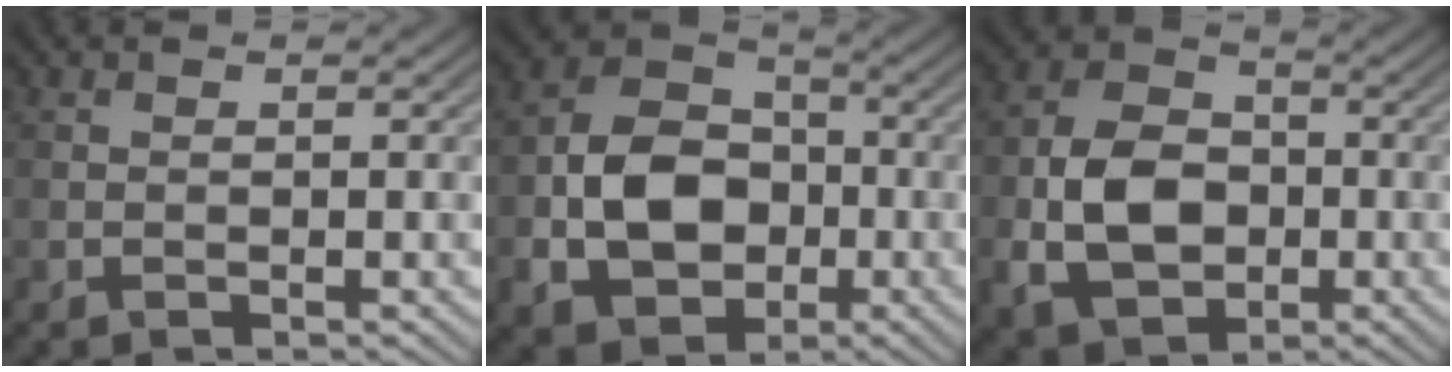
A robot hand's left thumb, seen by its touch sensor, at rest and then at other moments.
{"total": 10.5, "force": [-2.3, 8.0, 6.4], "torque": [-0.133, -0.008, -0.054]}
{"total": 9.2, "force": [-1.9, 6.7, 6.0], "torque": [-0.128, -0.006, -0.043]}